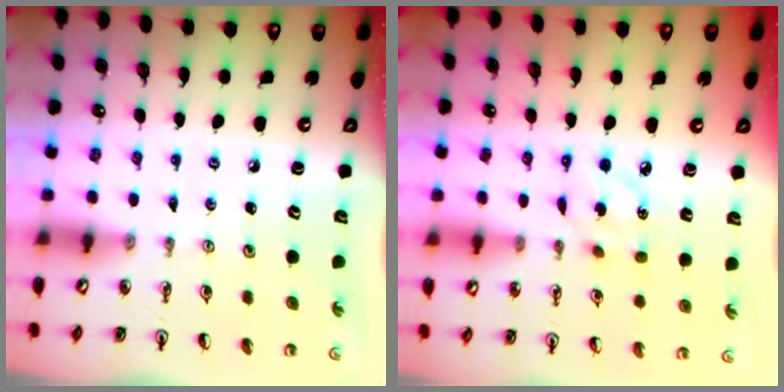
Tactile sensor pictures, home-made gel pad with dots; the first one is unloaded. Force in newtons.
{"total": 5.1, "press": 5.1, "slide": 0.4}